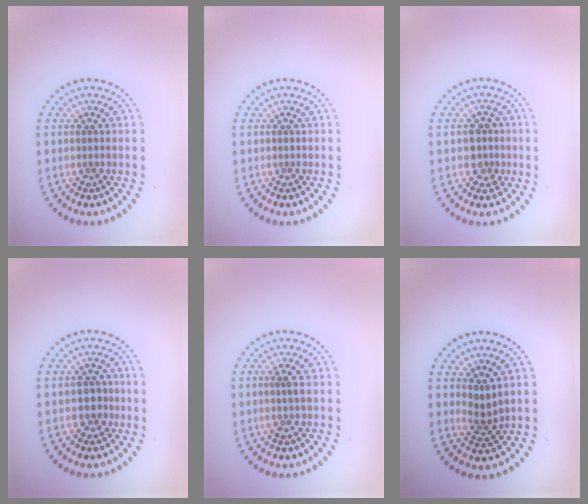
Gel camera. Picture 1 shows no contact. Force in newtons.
{"total": 0.0}
{"total": 2.1, "press": 1.9, "slide": 1.0}
{"total": 1.7, "press": 1.5, "slide": 0.9}
{"total": 1.3, "press": 0.9, "slide": 0.9}
{"total": 1.9, "press": 1.2, "slide": 1.4}